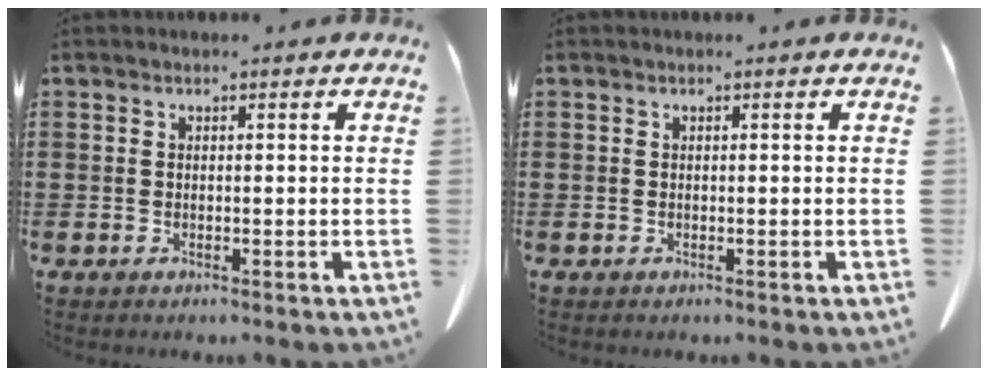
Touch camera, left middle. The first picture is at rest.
{"total": 0.0}